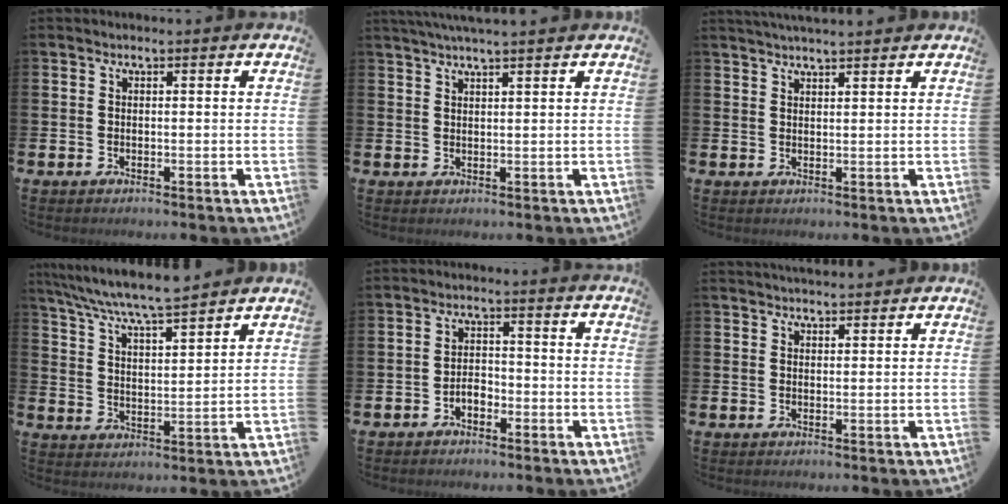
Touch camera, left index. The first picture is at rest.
{"total": 2.7, "force": [2.5, -0.3, 0.9], "torque": [-0.021, -0.004, 0.046]}
{"total": 2.5, "force": [2.4, -0.1, 0.5], "torque": [-0.014, -0.005, 0.044]}
{"total": 7.4, "force": [7.0, 0.0, 2.2], "torque": [-0.073, -0.043, 0.124]}
{"total": 2.2, "force": [-1.4, 1.3, 1.1], "torque": [-0.023, 0.006, -0.030]}
{"total": 2.4, "force": [2.4, 0.2, 0.2], "torque": [0.000, -0.010, 0.041]}